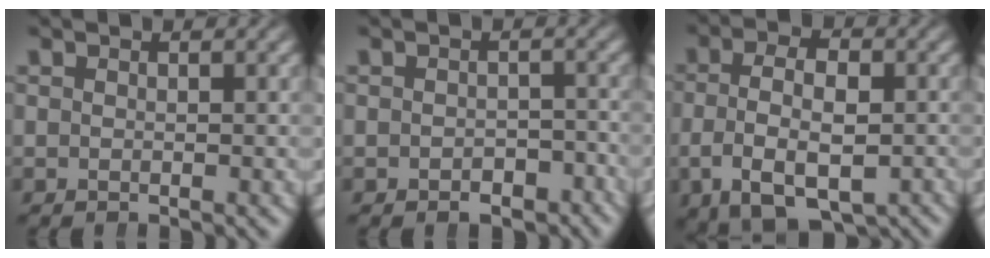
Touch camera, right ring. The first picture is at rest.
{"total": 1.8, "force": [-1.7, 0.6, 0.1], "torque": [0.008, -0.004, -0.029]}
{"total": 8.4, "force": [-2.6, 5.3, 5.9], "torque": [-0.119, -0.028, -0.025]}